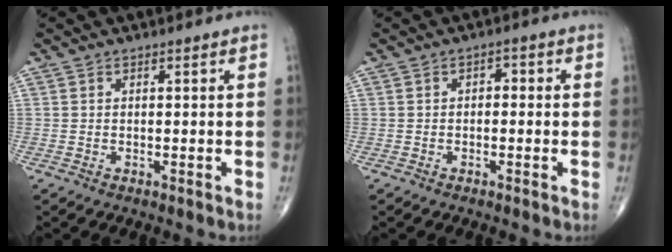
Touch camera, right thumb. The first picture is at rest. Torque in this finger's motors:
{"motor_torque": [-0.07, -0.20, 0.07, 0.20, 0.03]}